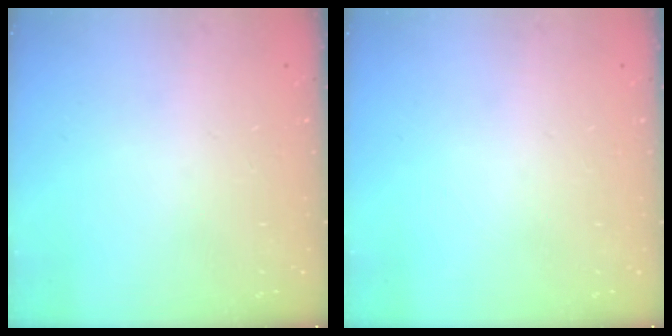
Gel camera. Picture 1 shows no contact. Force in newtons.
{"total": 0.0}